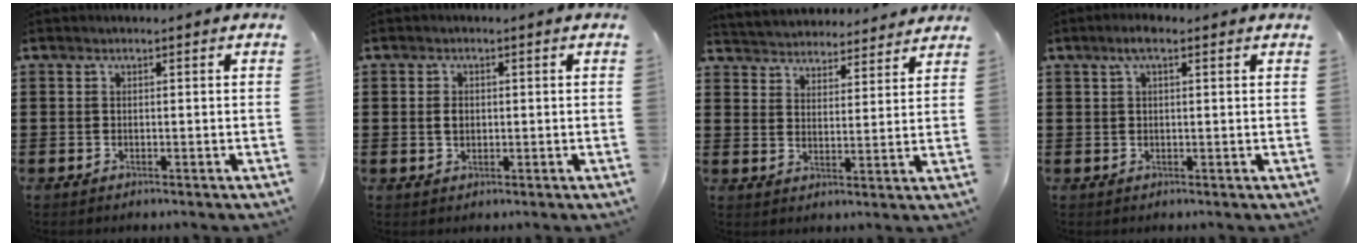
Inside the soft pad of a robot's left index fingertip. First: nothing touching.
{"total": 1.8, "force": [0.1, 1.3, 1.3], "torque": [-0.029, 0.007, 0.001]}
{"total": 3.9, "force": [3.8, 0.3, -0.7], "torque": [-0.008, -0.025, 0.064]}
{"total": 2.7, "force": [1.4, 0.6, 2.2], "torque": [-0.045, 0.006, 0.022]}